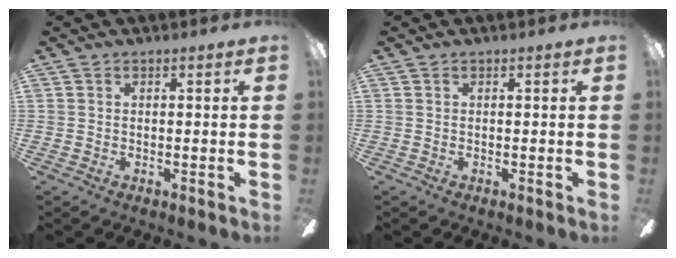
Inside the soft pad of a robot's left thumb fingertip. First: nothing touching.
{"total": 0.0}